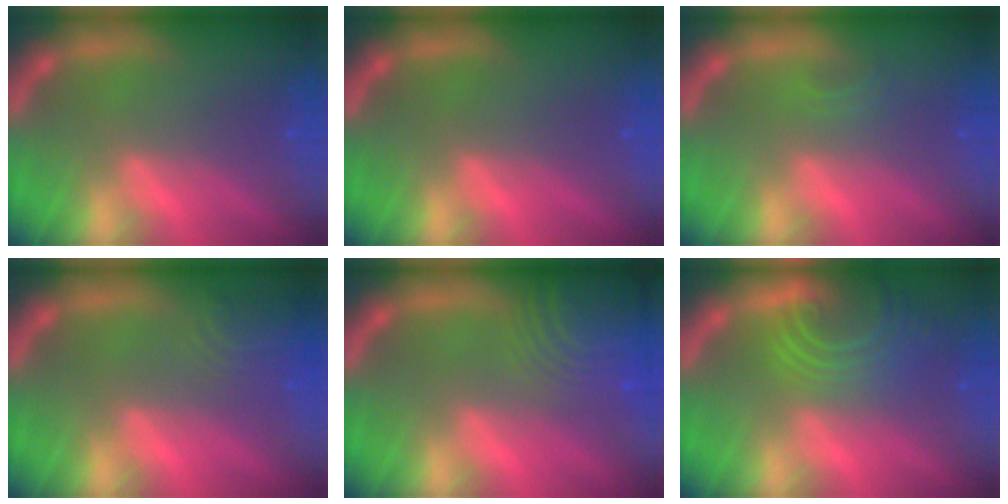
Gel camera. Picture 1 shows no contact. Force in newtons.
{"total": 0.0}
{"total": 0.9}
{"total": 3.5}
{"total": 10.1}
{"total": 7.6}